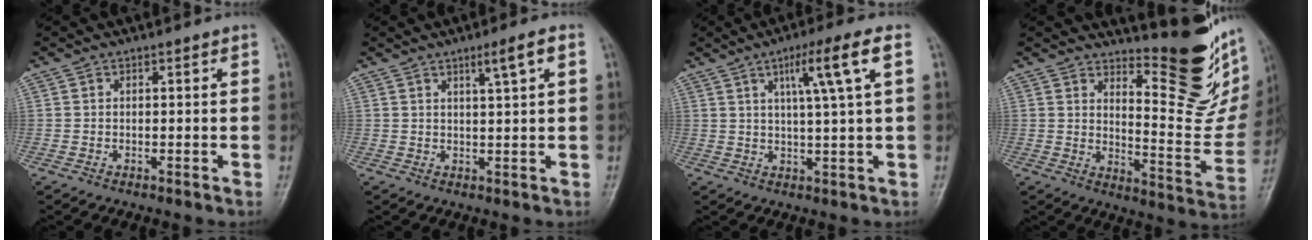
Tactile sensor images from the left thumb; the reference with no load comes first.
{"total": 4.0, "force": [1.9, 0.1, 3.5], "torque": [-0.060, -0.005, 0.034]}
{"total": 8.7, "force": [3.3, -0.1, 8.1], "torque": [-0.141, -0.001, 0.055]}
{"total": 18.4, "force": [13.0, 5.5, 11.9], "torque": [-0.116, -0.121, 0.182]}